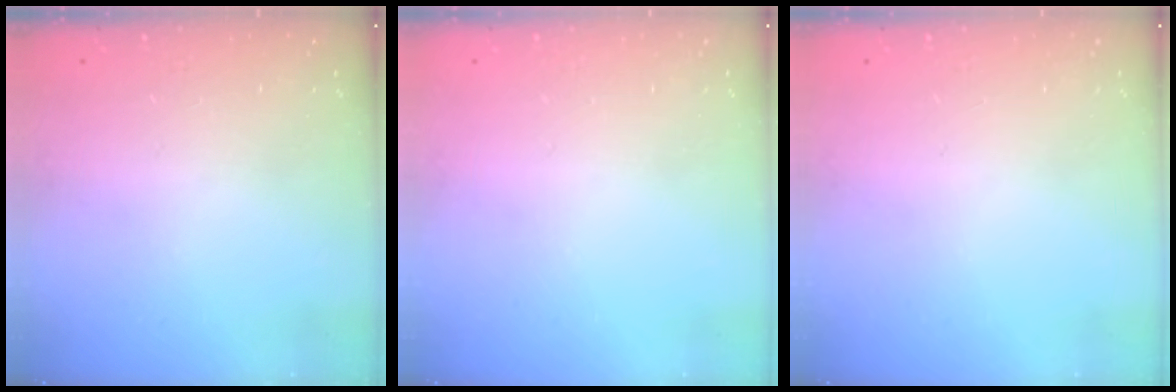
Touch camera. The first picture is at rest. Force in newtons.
{"total": 0.0}
{"total": 0.0}